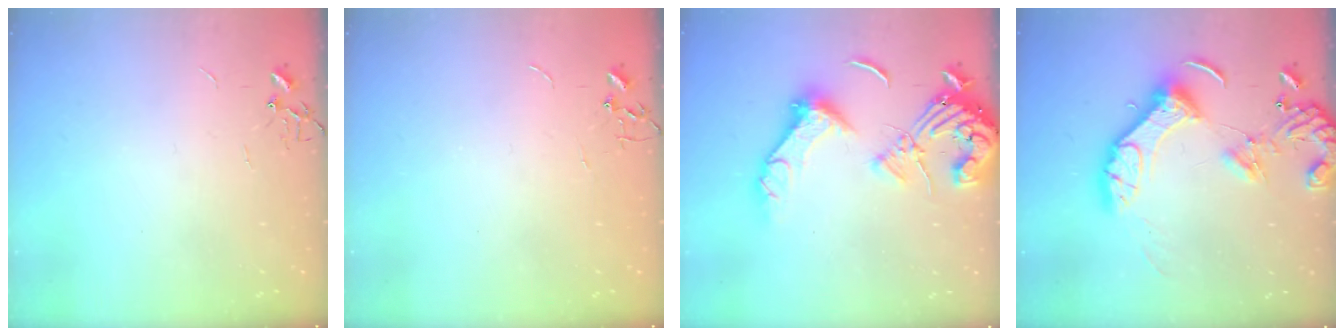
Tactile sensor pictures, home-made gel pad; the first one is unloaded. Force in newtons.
{"total": 0.0}
{"total": 17.0, "press": 16.9, "slide": 2.3}
{"total": 15.5, "press": 15.3, "slide": 2.4}